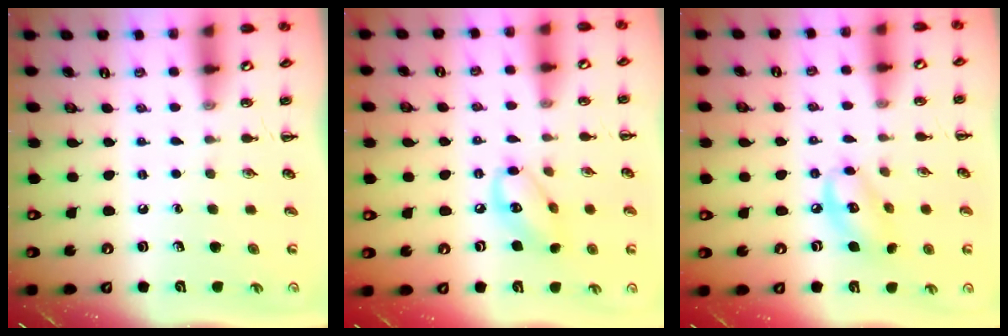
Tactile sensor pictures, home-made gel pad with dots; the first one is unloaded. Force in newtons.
{"total": 8.9, "press": 8.7, "slide": 1.6}
{"total": 8.9, "press": 8.7, "slide": 1.6}